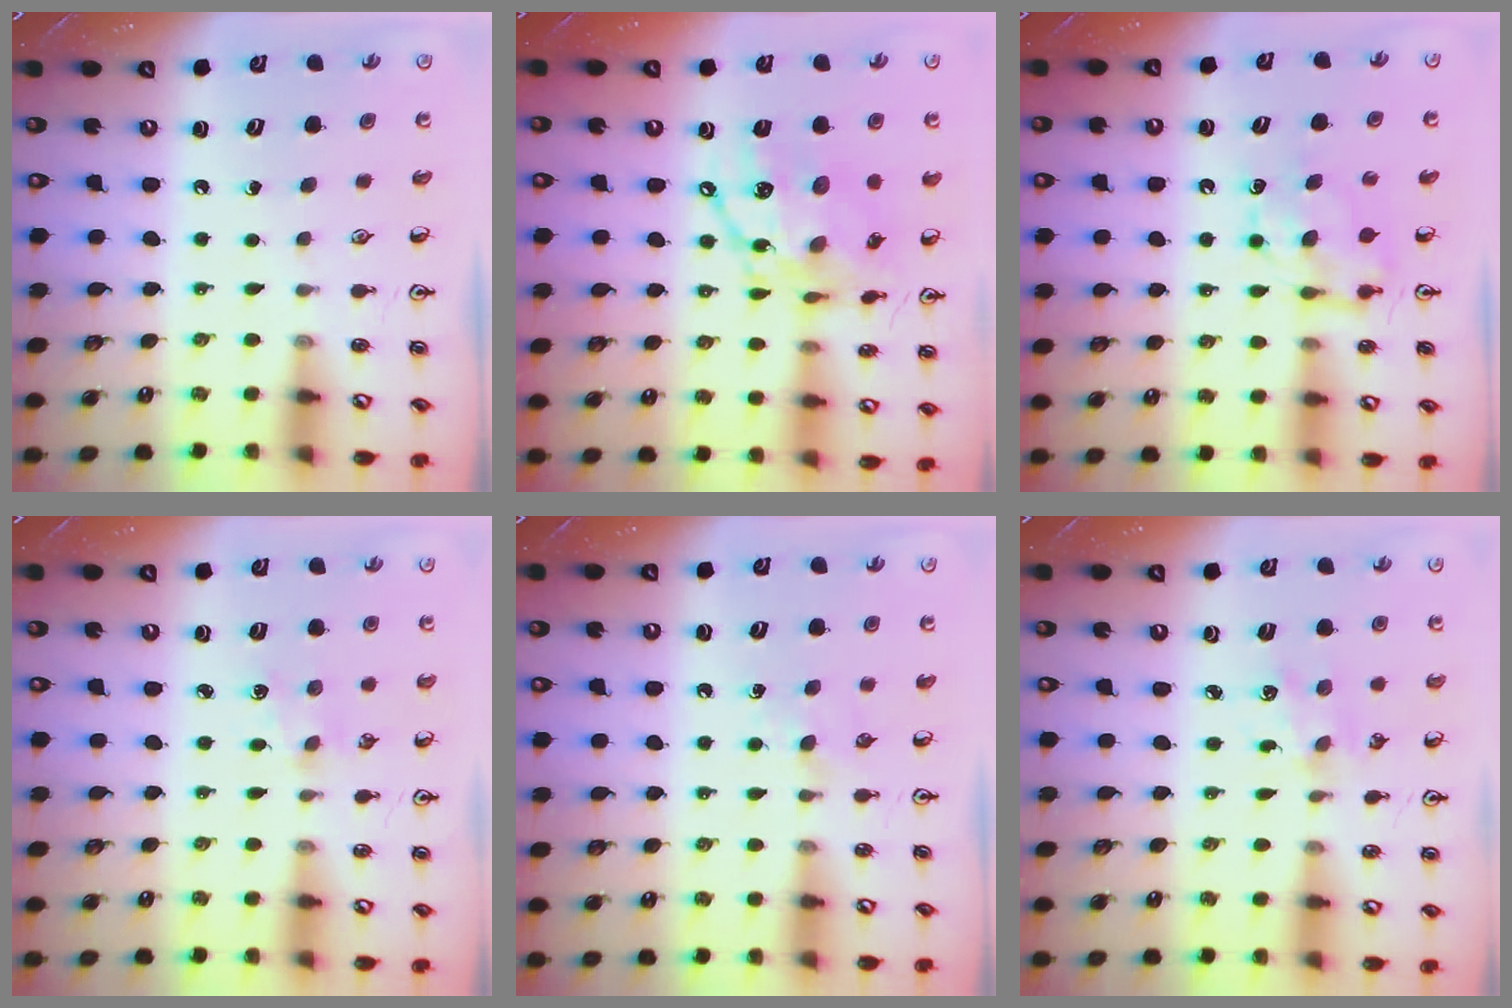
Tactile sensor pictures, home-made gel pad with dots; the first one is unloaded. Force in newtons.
{"total": 17.9, "press": 17.8, "slide": 1.8}
{"total": 7.1, "press": 7.1, "slide": 0.3}
{"total": 1.5, "press": 1.5, "slide": 0.3}
{"total": 3.4, "press": 3.3, "slide": 0.5}
{"total": 2.6, "press": 2.5, "slide": 0.5}